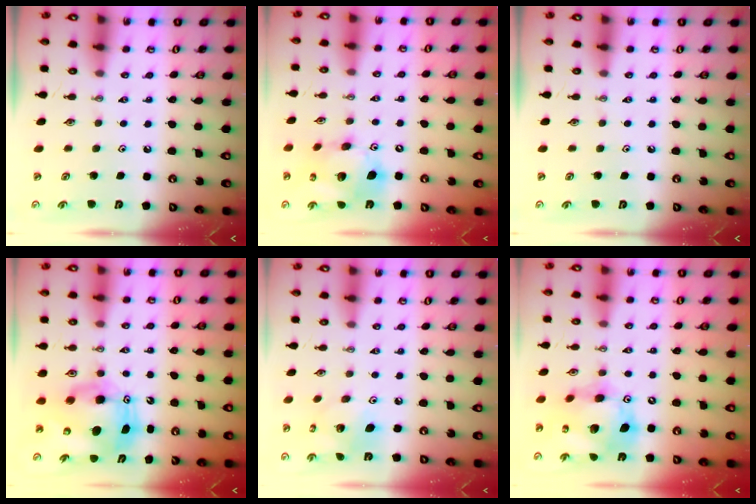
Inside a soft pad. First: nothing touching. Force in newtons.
{"total": 16.2, "press": 16.0, "slide": 2.5}
{"total": 0.0}
{"total": 11.7, "press": 11.7, "slide": 0.8}
{"total": 9.2, "press": 9.2, "slide": 0.5}
{"total": 16.4, "press": 16.3, "slide": 1.6}